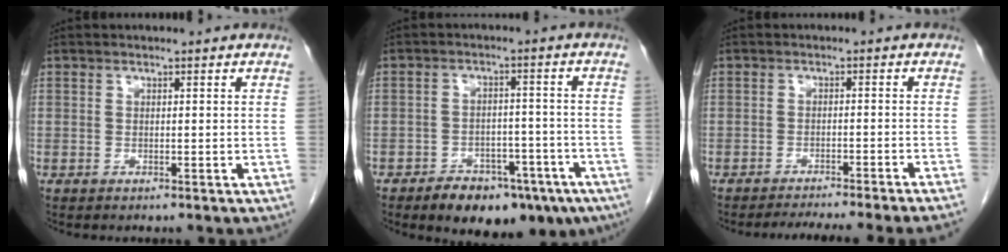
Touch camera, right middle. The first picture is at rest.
{"total": 12.9, "force": [-8.9, 6.2, 6.9], "torque": [-0.072, 0.017, -0.126]}
{"total": 12.1, "force": [-11.0, -1.2, 4.9], "torque": [-0.049, -0.018, -0.145]}